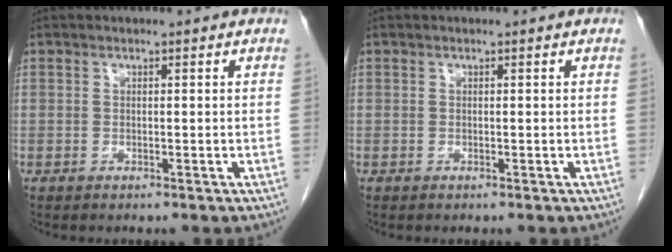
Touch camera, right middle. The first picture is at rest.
{"total": 0.0}